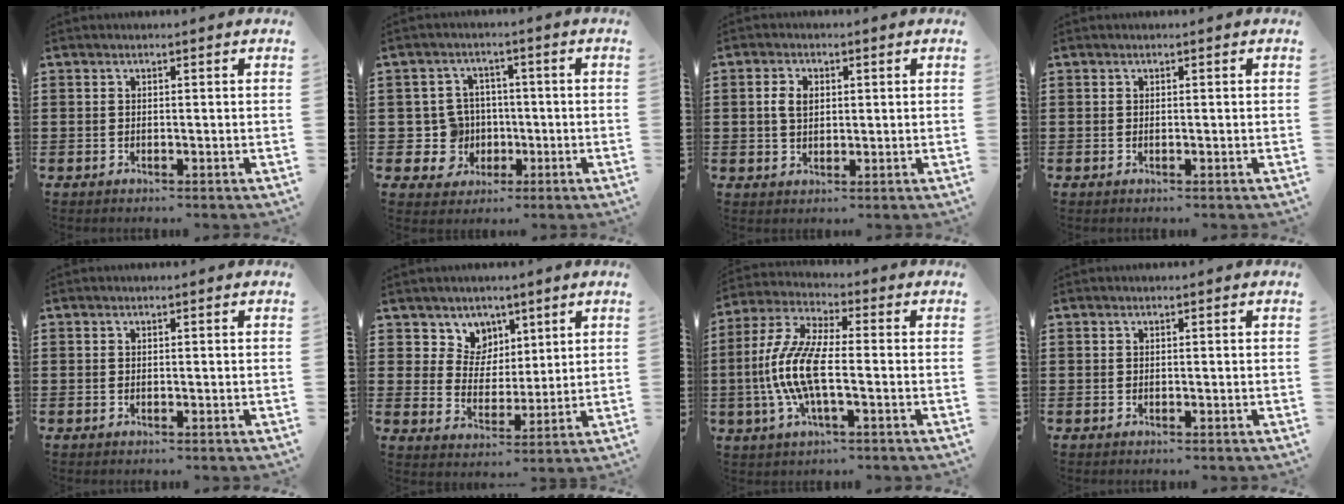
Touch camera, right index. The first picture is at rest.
{"total": 6.1, "force": [-0.6, 5.9, 1.6], "torque": [-0.059, 0.013, -0.008]}
{"total": 3.2, "force": [0.5, 2.1, 2.4], "torque": [-0.051, 0.011, 0.007]}
{"total": 0.0}
{"total": 0.0}
{"total": 6.0, "force": [3.7, 4.7, -0.3], "torque": [-0.034, -0.014, 0.068]}
{"total": 10.0, "force": [-2.0, 3.2, 9.2], "torque": [-0.221, -0.017, -0.045]}
{"total": 0.0}